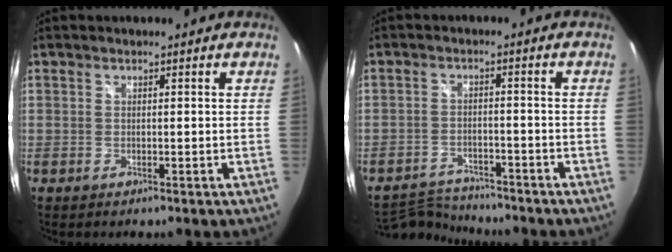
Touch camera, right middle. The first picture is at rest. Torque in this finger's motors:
{"motor_torque": [-0.33, -0.25, -0.05, -0.02]}